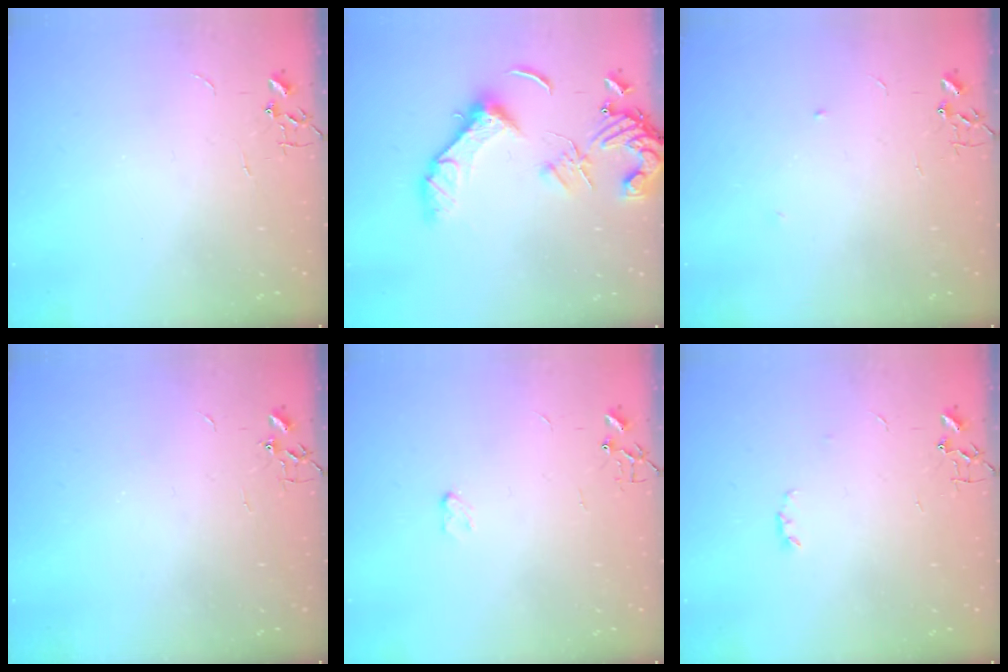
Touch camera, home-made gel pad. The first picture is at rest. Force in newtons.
{"total": 15.8, "press": 15.7, "slide": 2.2}
{"total": 4.2, "press": 4.0, "slide": 1.1}
{"total": 2.3, "press": 2.3, "slide": 0.4}
{"total": 3.5, "press": 3.4, "slide": 0.5}
{"total": 2.9, "press": 2.8, "slide": 0.5}